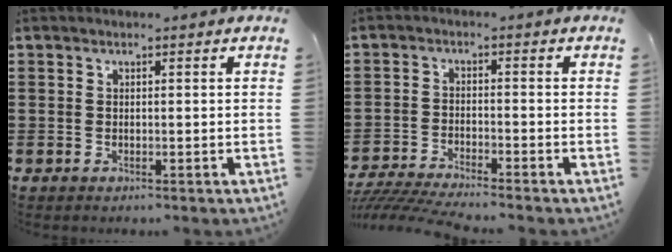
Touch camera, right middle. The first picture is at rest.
{"total": 4.3, "force": [-4.1, -0.1, 1.2], "torque": [-0.033, -0.012, -0.086]}